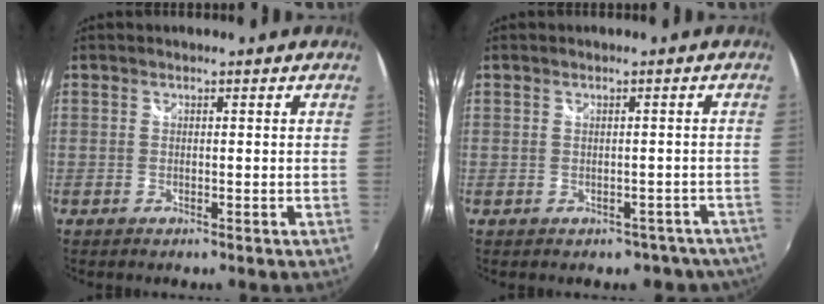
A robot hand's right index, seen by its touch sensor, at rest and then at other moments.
{"total": 5.8, "force": [-4.2, 3.8, 1.0], "torque": [0.006, 0.034, -0.029]}